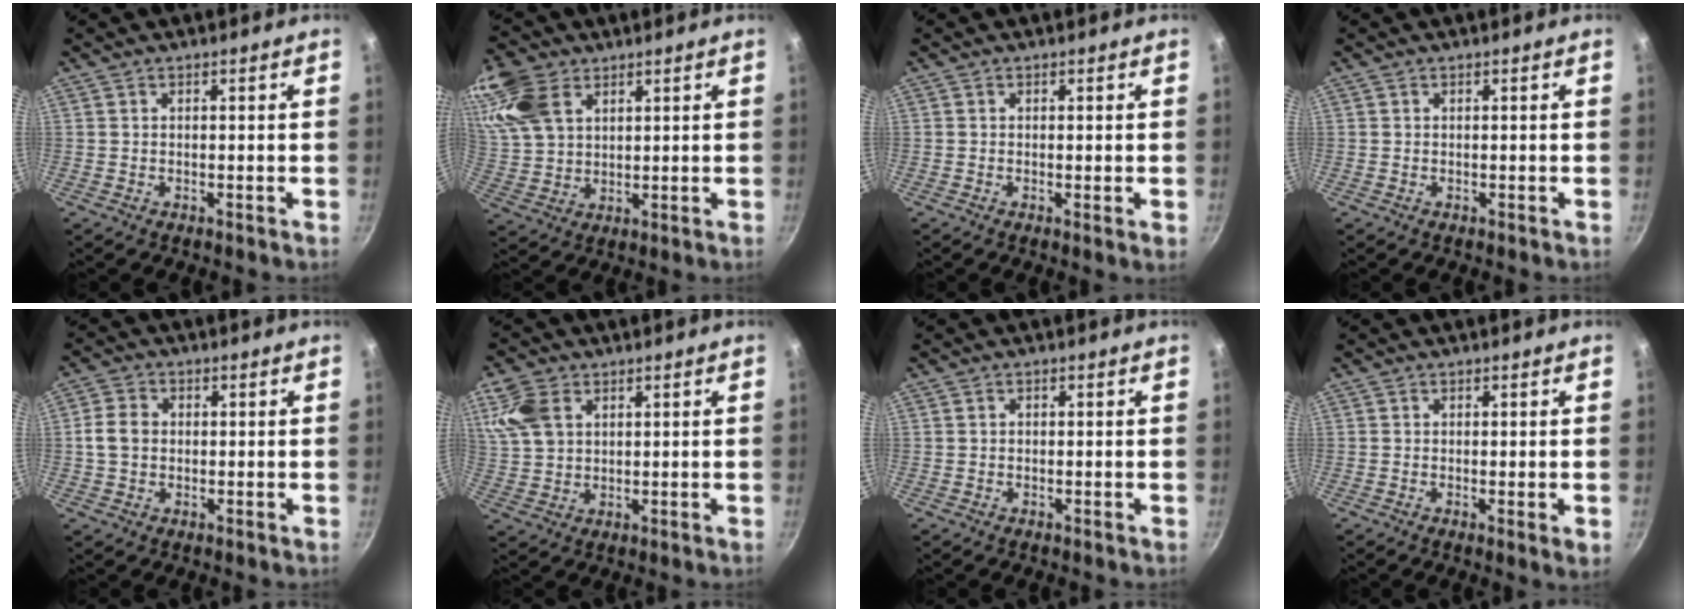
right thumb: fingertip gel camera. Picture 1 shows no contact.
{"total": 13.3, "force": [6.5, 8.7, 7.7], "torque": [-0.160, -0.010, 0.135]}
{"total": 1.1, "force": [-0.1, 0.0, 1.1], "torque": [-0.017, -0.006, -0.005]}
{"total": 0.0}
{"total": 5.0, "force": [0.0, 4.0, 3.0], "torque": [-0.047, 0.010, -0.007]}
{"total": 8.2, "force": [3.4, 5.7, 4.9], "torque": [-0.096, -0.005, 0.070]}
{"total": 0.5, "force": [0.0, 0.5, 0.3], "torque": [-0.004, 0.004, 0.001]}
{"total": 2.1, "force": [-0.2, 0.2, 2.1], "torque": [-0.033, -0.009, -0.006]}